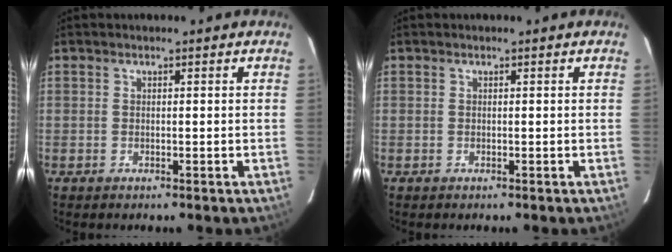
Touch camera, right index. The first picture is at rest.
{"total": 0.0}